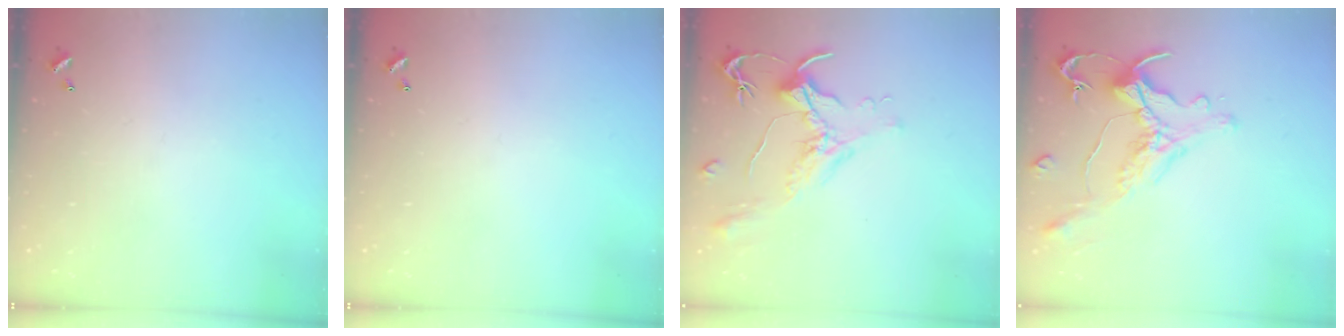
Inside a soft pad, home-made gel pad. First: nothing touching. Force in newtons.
{"total": 0.0}
{"total": 1.6, "press": 1.5, "slide": 0.7}
{"total": 0.7, "press": 0.1, "slide": 0.7}